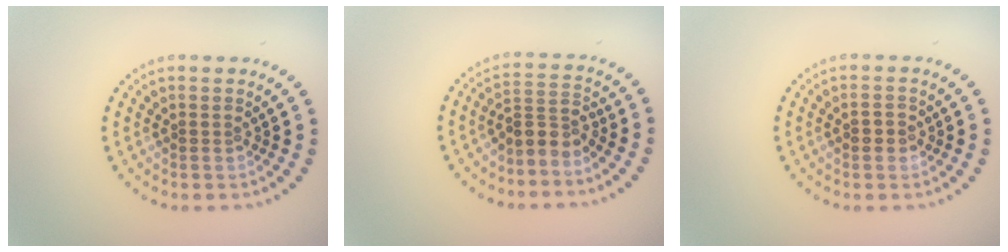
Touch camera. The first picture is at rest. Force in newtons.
{"total": 2.6, "press": 1.9, "slide": 1.8}
{"total": 1.1, "press": 1.1, "slide": 0.1}